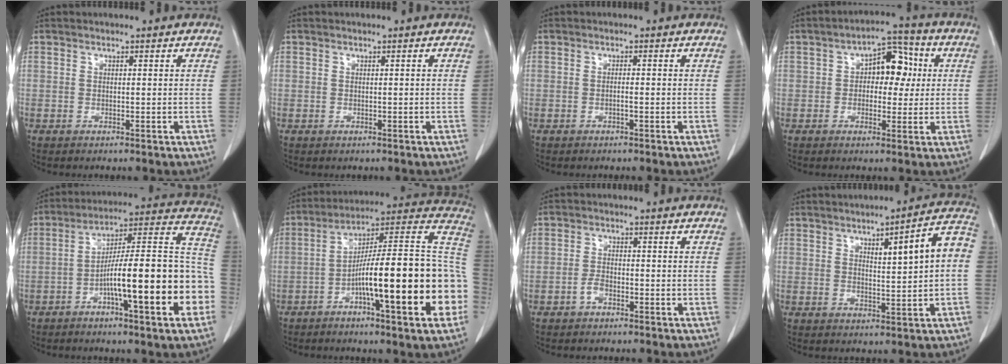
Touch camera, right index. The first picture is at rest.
{"total": 0.0}
{"total": 0.6, "force": [-0.1, 0.0, 0.6], "torque": [-0.008, 0.003, 0.000]}
{"total": 8.0, "force": [1.3, 4.5, 6.5], "torque": [-0.089, 0.031, 0.018]}
{"total": 21.1, "force": [-6.1, 2.4, 20.1], "torque": [-0.230, 0.029, -0.087]}
{"total": 23.8, "force": [-5.9, 2.0, 23.0], "torque": [-0.258, 0.021, -0.090]}
{"total": 2.0, "force": [-1.2, 1.0, 1.2], "torque": [-0.020, 0.005, -0.021]}
{"total": 9.3, "force": [1.6, 0.8, 9.2], "torque": [-0.124, 0.021, 0.022]}